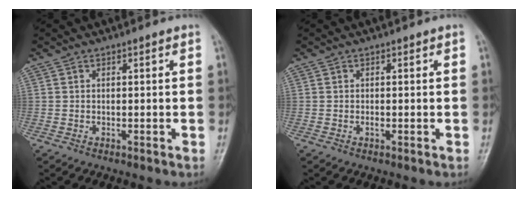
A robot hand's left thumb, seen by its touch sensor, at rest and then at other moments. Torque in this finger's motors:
{"motor_torque": [-0.01, 0.01, 0.07, 0.08, 0.00]}